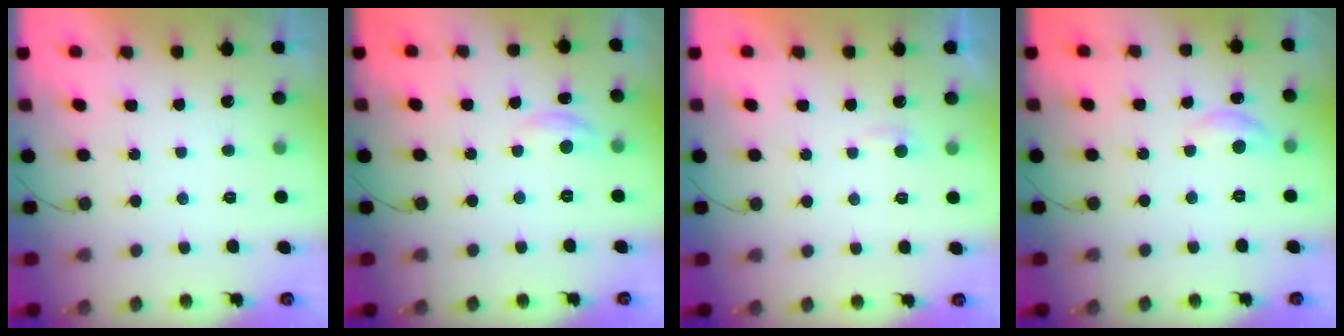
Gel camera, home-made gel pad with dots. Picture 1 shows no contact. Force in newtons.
{"total": 3.3, "press": 3.3, "slide": 0.2}
{"total": 2.2, "press": 2.2, "slide": 0.2}
{"total": 5.4, "press": 5.4, "slide": 0.5}